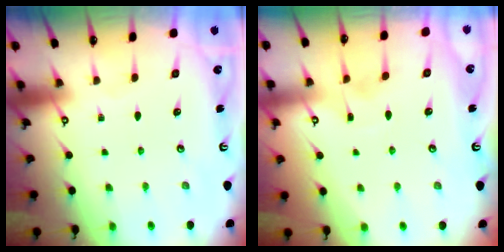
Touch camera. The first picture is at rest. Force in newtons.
{"total": 3.3, "press": 3.2, "slide": 0.4}